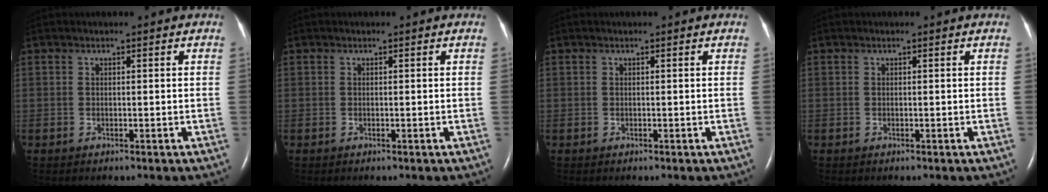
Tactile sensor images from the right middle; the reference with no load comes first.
{"total": 0.0}
{"total": 0.0}
{"total": 0.0}